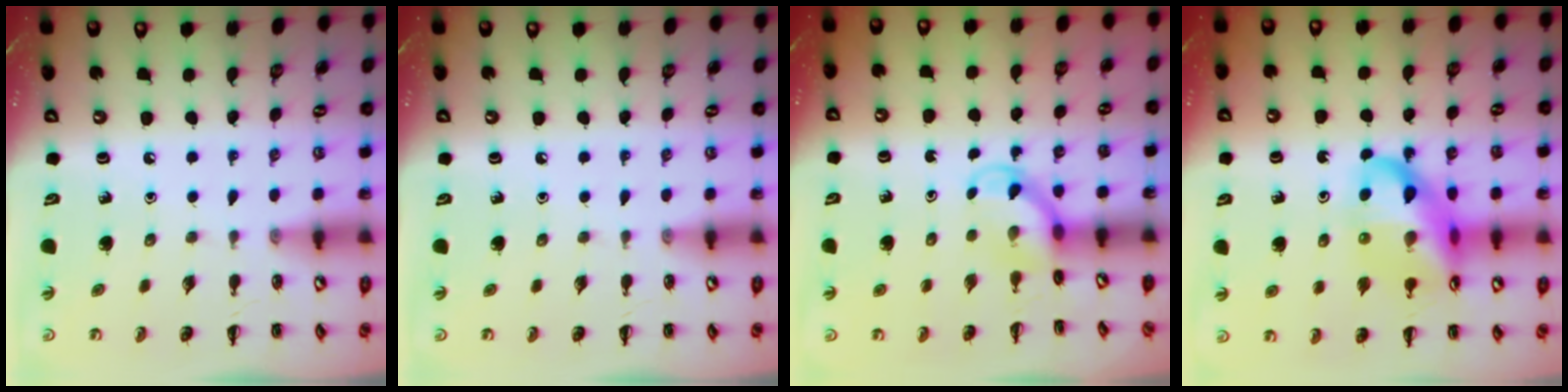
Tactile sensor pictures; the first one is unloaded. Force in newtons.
{"total": 0.0}
{"total": 3.5, "press": 3.3, "slide": 1.4}
{"total": 17.9, "press": 17.5, "slide": 3.7}